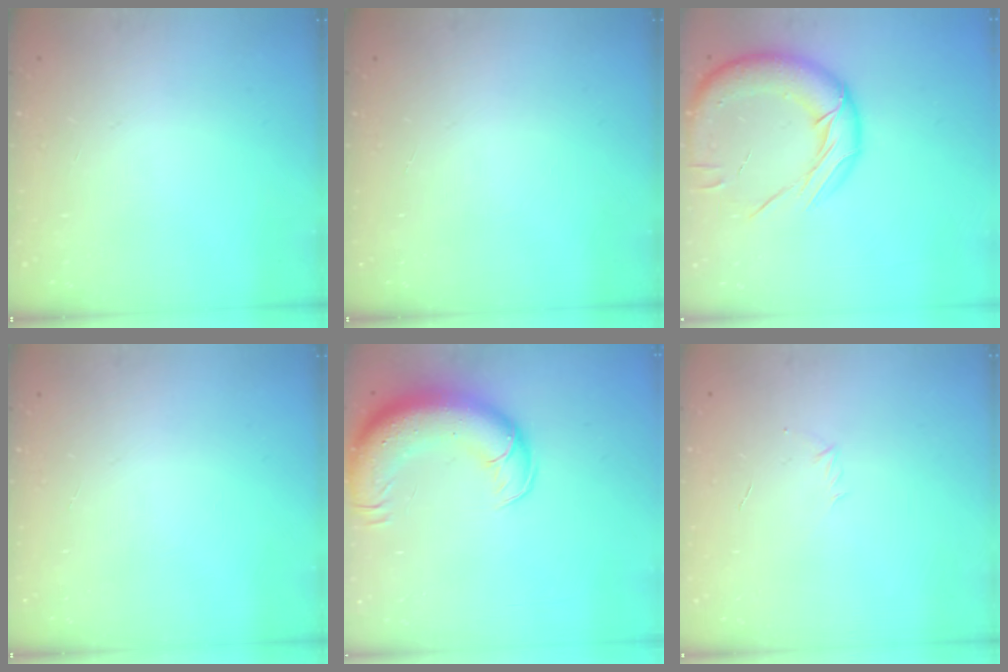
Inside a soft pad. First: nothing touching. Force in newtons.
{"total": 0.0}
{"total": 18.6, "press": 18.2, "slide": 3.5}
{"total": 0.0}
{"total": 16.2, "press": 15.7, "slide": 3.9}
{"total": 2.9, "press": 2.8, "slide": 0.7}